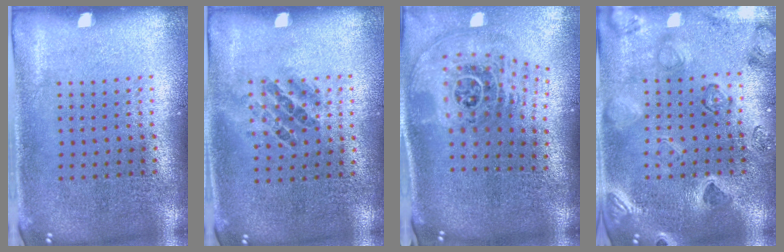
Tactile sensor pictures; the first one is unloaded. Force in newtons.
{"total": 0.9, "press": 0.8, "slide": 0.5}
{"total": 2.7, "press": 1.8, "slide": 2.0}
{"total": 2.4, "press": 2.3, "slide": 0.7}